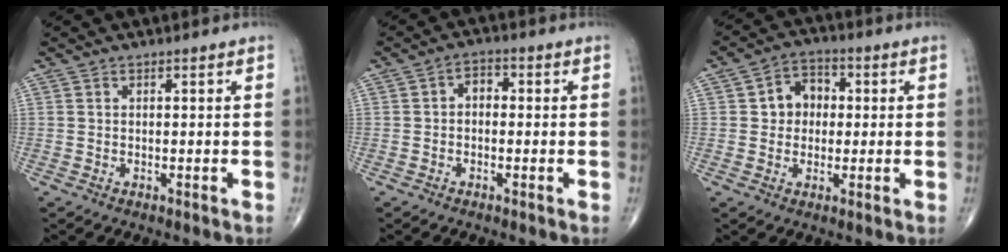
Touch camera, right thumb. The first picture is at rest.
{"total": 3.0, "force": [-0.2, 2.1, 2.2], "torque": [-0.023, 0.012, -0.013]}
{"total": 6.8, "force": [0.7, 5.7, 3.8], "torque": [-0.029, 0.015, 0.004]}